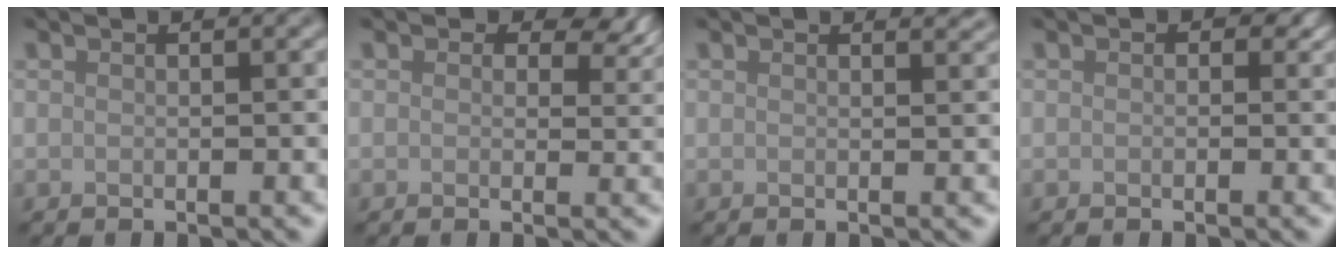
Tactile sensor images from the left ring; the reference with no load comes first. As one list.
[{"total": 4.8, "force": [2.1, 3.1, 3.0], "torque": [-0.036, -0.005, 0.022]}, {"total": 1.0, "force": [1.0, 0.1, 0.2], "torque": [-0.002, -0.004, 0.012]}, {"total": 1.2, "force": [0.2, 1.0, 0.6], "torque": [-0.001, -0.002, -0.003]}]